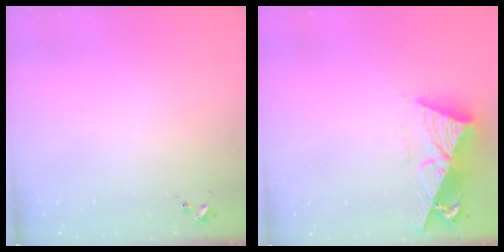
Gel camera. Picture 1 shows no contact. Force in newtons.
{"total": 10.6, "press": 10.5, "slide": 1.3}